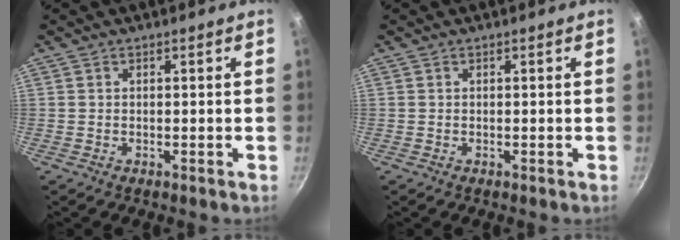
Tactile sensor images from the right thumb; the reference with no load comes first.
{"total": 0.0}